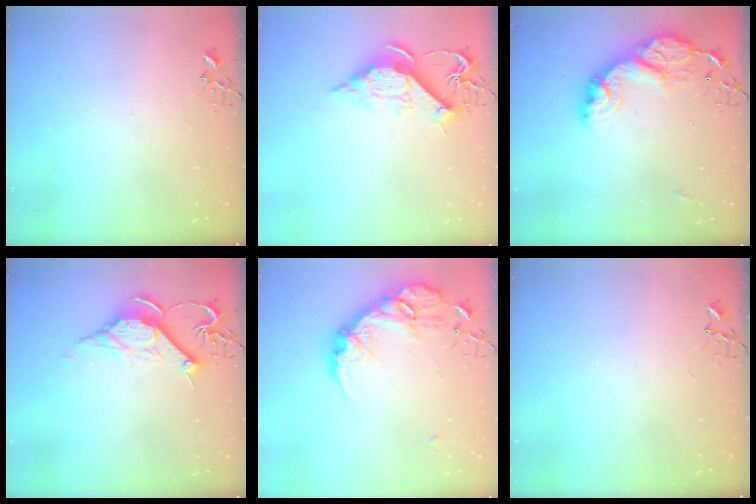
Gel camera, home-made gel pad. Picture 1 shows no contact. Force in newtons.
{"total": 11.6, "press": 11.6, "slide": 0.2}
{"total": 15.7, "press": 15.6, "slide": 1.2}
{"total": 11.7, "press": 11.7, "slide": 0.4}
{"total": 18.5, "press": 18.4, "slide": 1.4}
{"total": 0.0}